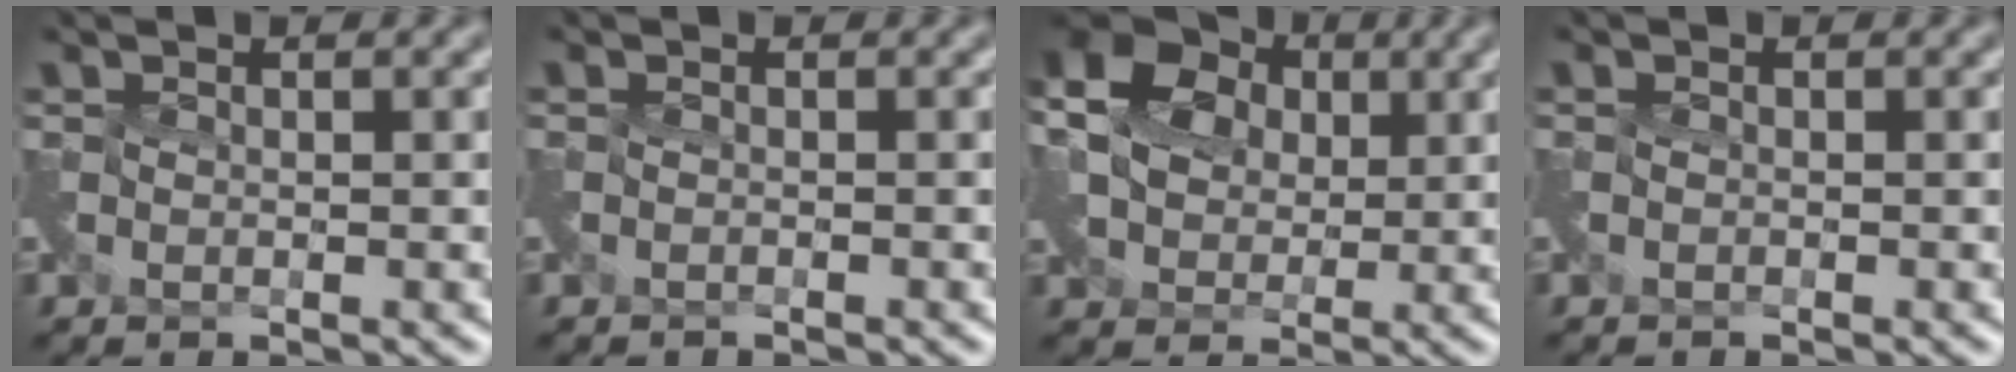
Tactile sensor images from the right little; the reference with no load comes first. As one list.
[{"total": 1.2, "force": [-1.1, -0.3, -0.4], "torque": [0.008, -0.011, -0.027]}, {"total": 10.5, "force": [3.6, 8.6, 4.9], "torque": [-0.115, 0.041, 0.052]}, {"total": 0.9, "force": [-0.7, -0.3, -0.5], "torque": [0.006, -0.008, -0.018]}]